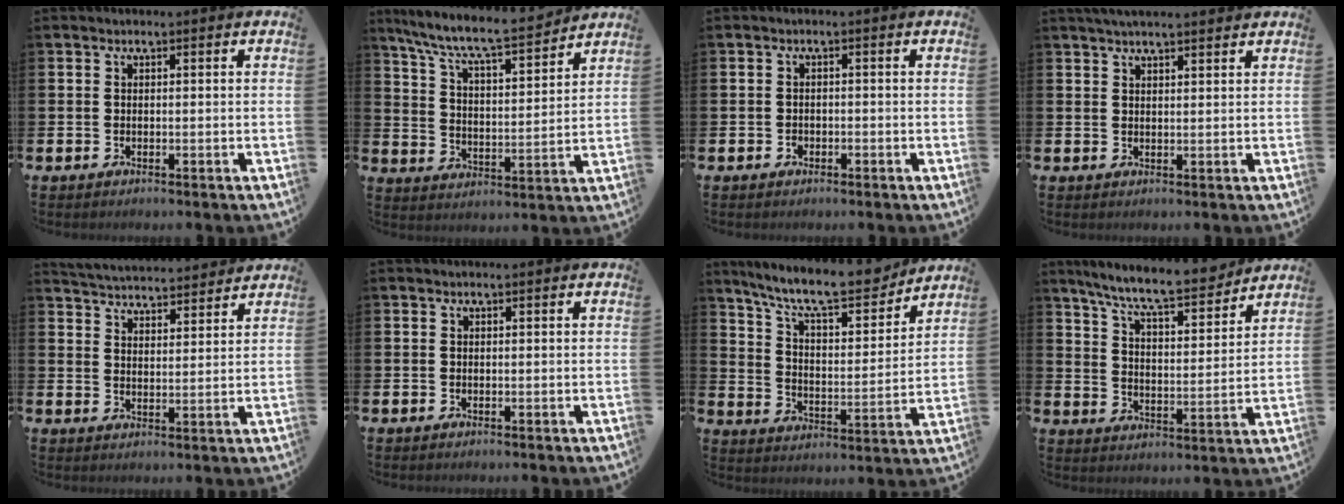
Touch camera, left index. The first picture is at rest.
{"total": 8.6, "force": [8.0, 0.8, 3.1], "torque": [-0.095, -0.058, 0.135]}
{"total": 1.0, "force": [-0.5, 0.8, 0.3], "torque": [-0.003, 0.000, -0.013]}
{"total": 2.9, "force": [2.8, 0.2, 0.8], "torque": [-0.017, -0.007, 0.049]}
{"total": 4.8, "force": [4.8, 0.5, -0.1], "torque": [-0.009, -0.035, 0.085]}
{"total": 0.0}
{"total": 11.3, "force": [10.1, 2.2, 4.5], "torque": [-0.112, -0.067, 0.173]}
{"total": 9.2, "force": [8.4, 0.9, 3.6], "torque": [-0.091, -0.054, 0.146]}